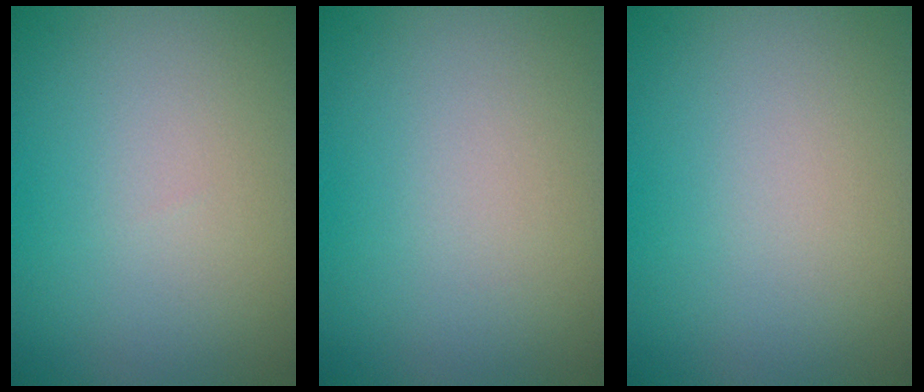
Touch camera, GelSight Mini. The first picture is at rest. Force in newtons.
{"total": 0.0}
{"total": 0.0}